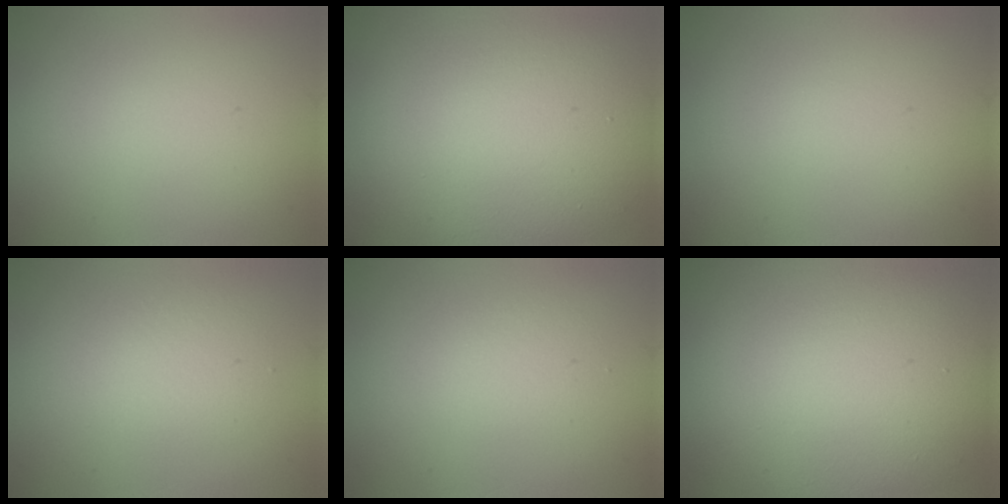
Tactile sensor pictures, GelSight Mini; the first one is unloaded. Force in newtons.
{"total": 15.0, "press": 14.9, "slide": 1.3}
{"total": 0.0}
{"total": 2.5, "press": 2.5, "slide": 0.3}
{"total": 1.6, "press": 1.6, "slide": 0.3}
{"total": 15.3, "press": 15.2, "slide": 0.8}